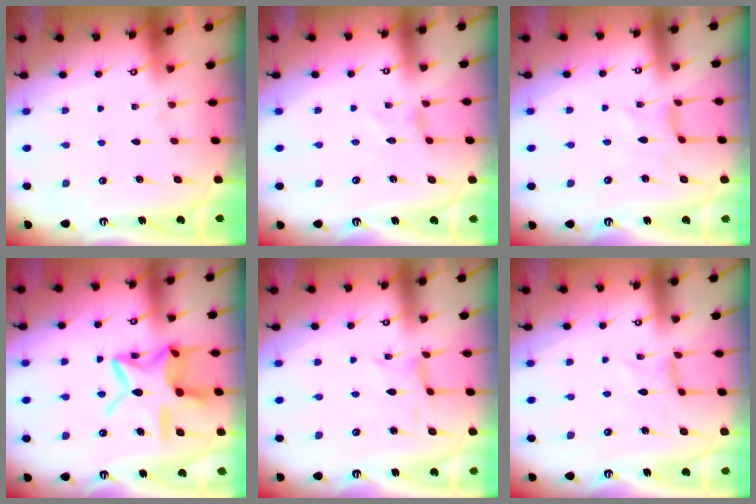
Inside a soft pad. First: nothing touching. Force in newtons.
{"total": 0.0}
{"total": 0.0}
{"total": 16.5, "press": 16.4, "slide": 1.4}
{"total": 0.0}
{"total": 0.0}